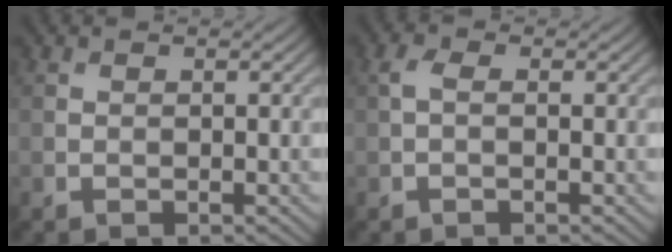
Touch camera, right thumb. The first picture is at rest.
{"total": 1.4, "force": [0.0, 0.6, 1.2], "torque": [-0.031, 0.004, -0.003]}